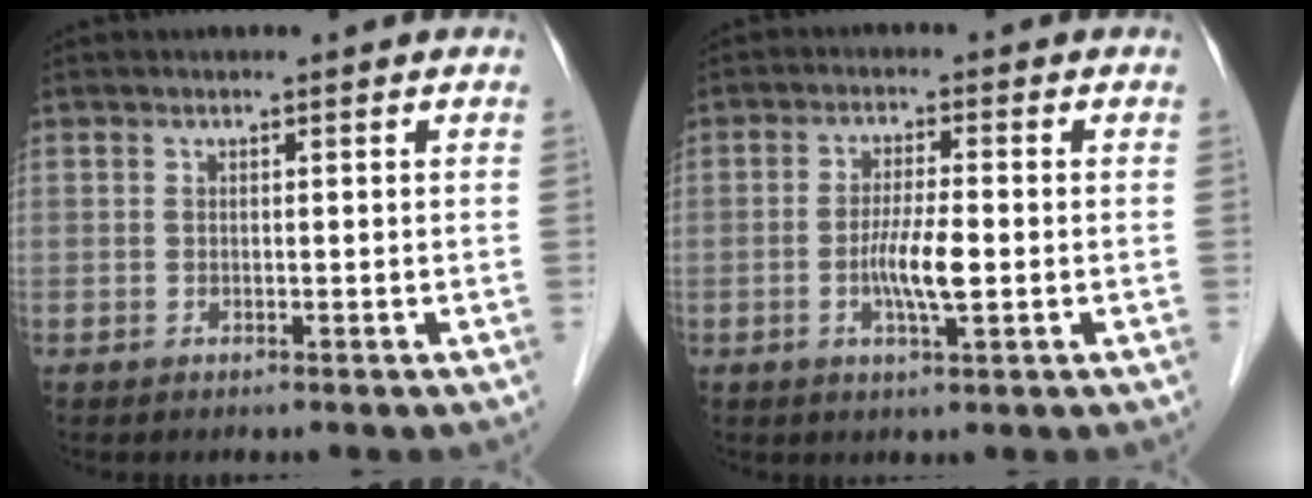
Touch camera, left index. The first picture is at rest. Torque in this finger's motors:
{"motor_torque": [1.02, 0.78, 0.14, 0.05]}